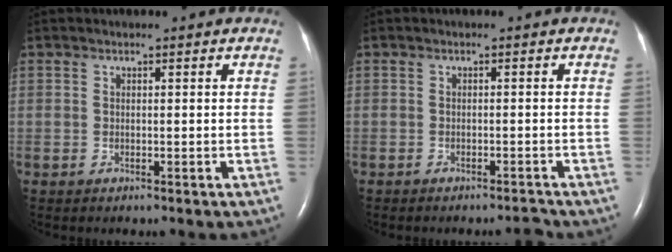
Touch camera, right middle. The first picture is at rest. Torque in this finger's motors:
{"motor_torque": [-0.10, 0.10, -0.08, -0.01]}